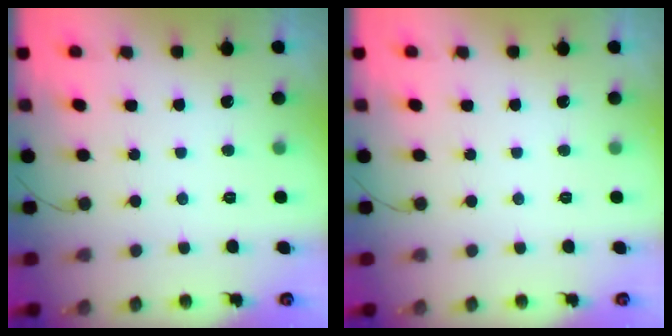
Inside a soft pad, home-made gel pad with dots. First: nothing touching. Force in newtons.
{"total": 0.0}